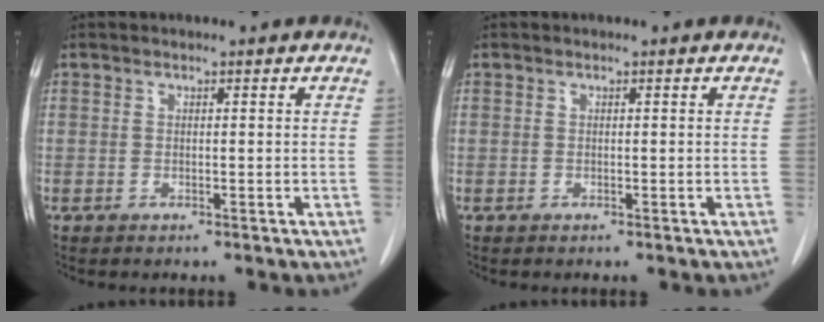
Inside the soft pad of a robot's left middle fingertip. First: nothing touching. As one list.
[{"total": 0.0}]